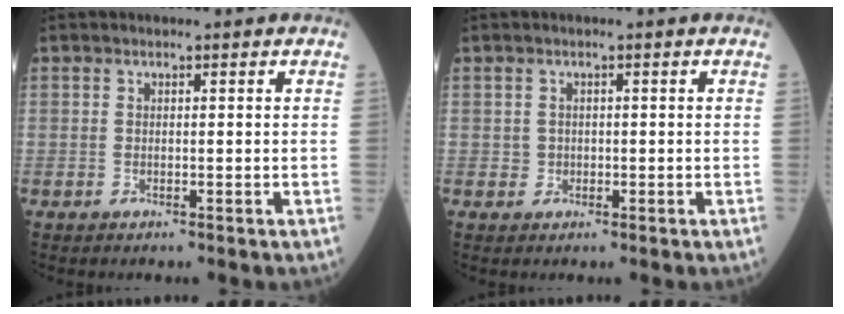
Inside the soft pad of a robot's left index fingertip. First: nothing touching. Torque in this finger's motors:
{"motor_torque": [-0.06, 0.05, -0.01, -0.01]}